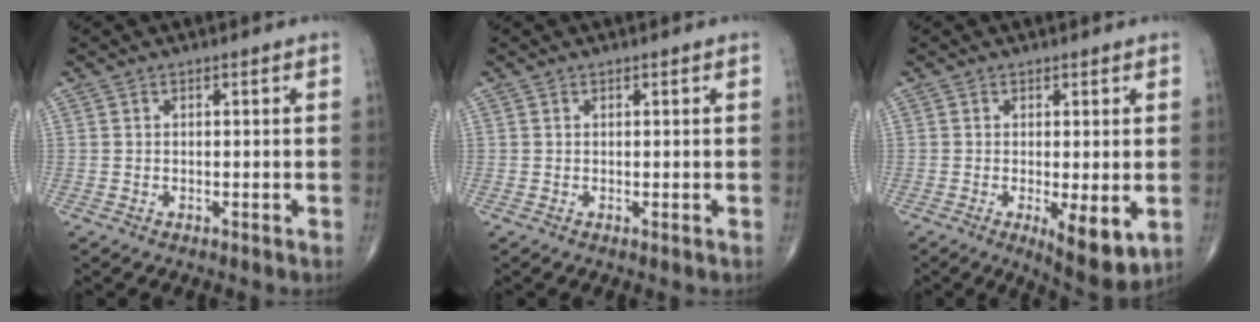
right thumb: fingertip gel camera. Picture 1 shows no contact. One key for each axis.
{"total": 0.0}
{"total": 7.7, "fx": -1.7, "fy": 2.4, "fz": 7.1, "tx": -0.102, "ty": -0.023, "tz": -0.022}